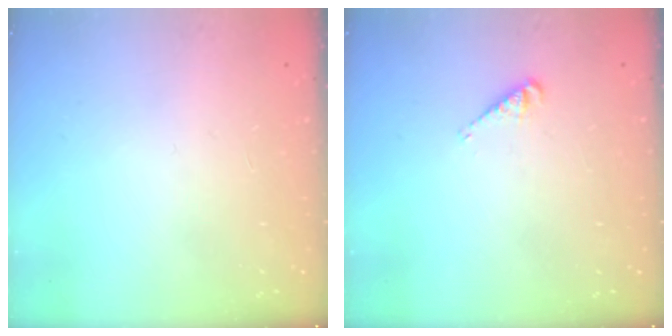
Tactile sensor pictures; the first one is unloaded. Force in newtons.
{"total": 3.7, "press": 3.7, "slide": 0.5}